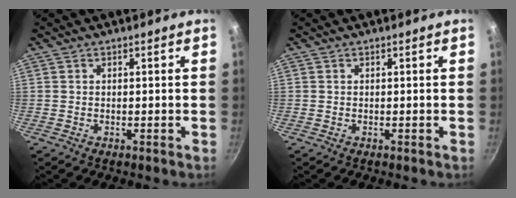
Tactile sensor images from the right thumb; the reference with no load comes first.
{"total": 0.0}